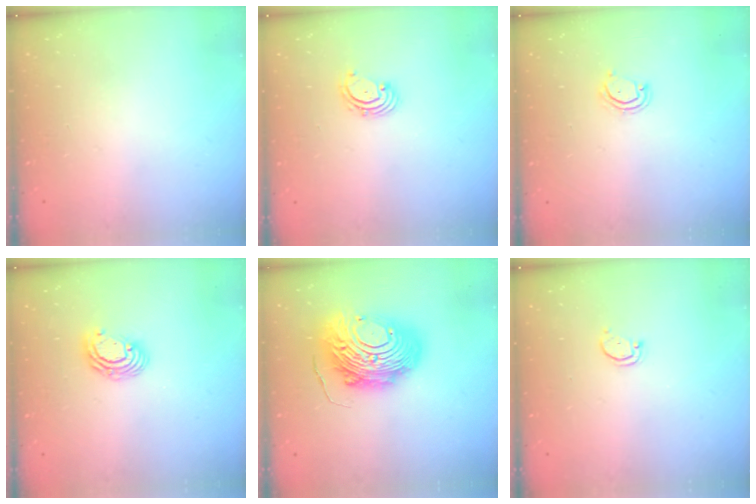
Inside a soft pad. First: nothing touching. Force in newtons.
{"total": 1.8, "press": 1.7, "slide": 0.7}
{"total": 3.9, "press": 3.9, "slide": 0.4}
{"total": 6.1, "press": 6.1, "slide": 0.3}
{"total": 17.9, "press": 17.9, "slide": 1.5}
{"total": 1.8, "press": 1.8, "slide": 0.1}